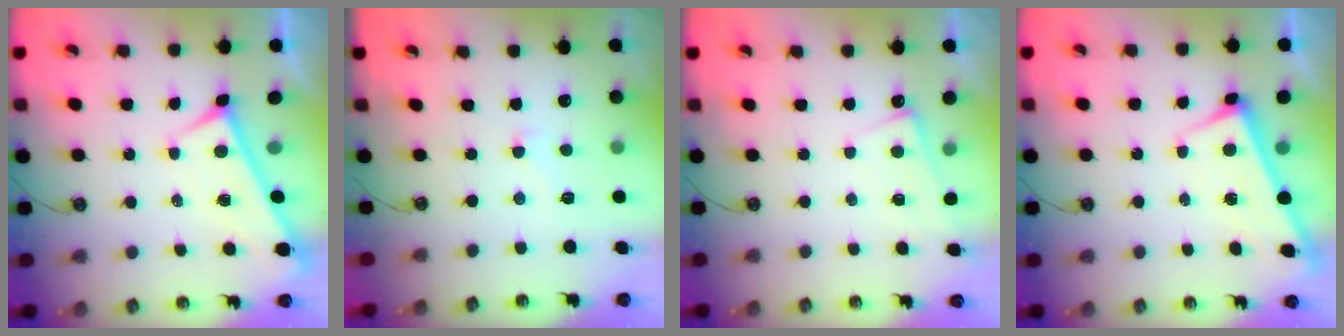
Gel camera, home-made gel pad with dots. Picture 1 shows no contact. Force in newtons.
{"total": 2.7, "press": 2.5, "slide": 1.1}
{"total": 1.3, "press": 1.2, "slide": 0.4}
{"total": 2.8, "press": 2.7, "slide": 0.5}